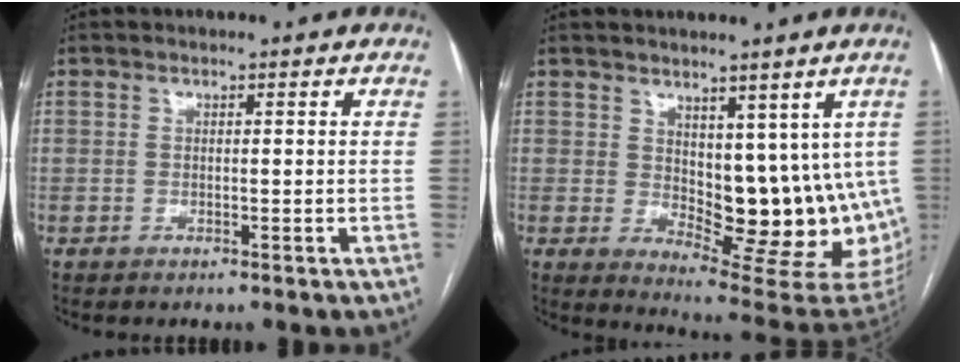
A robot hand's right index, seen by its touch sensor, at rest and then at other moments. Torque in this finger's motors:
{"motor_torque": [1.17, 0.97, 0.25, 0.03]}